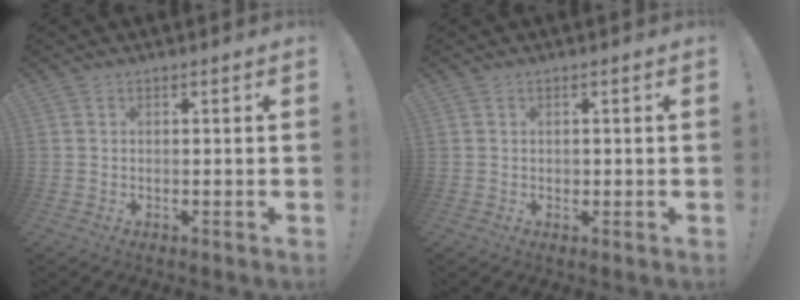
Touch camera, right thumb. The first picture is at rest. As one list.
[{"total": 0.8, "force": [-0.1, 0.7, 0.2], "torque": [-0.010, 0.005, -0.001]}]